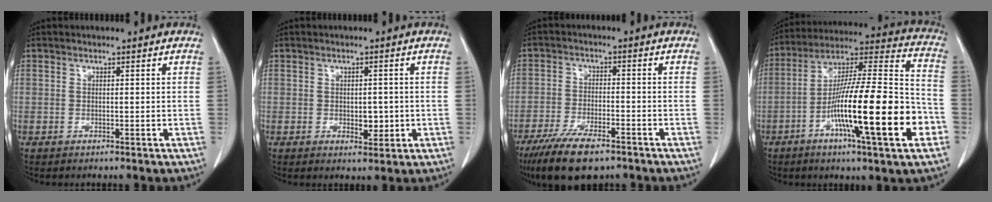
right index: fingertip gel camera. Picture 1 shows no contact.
{"total": 3.0, "force": [-0.5, 1.7, 2.5], "torque": [-0.032, 0.000, 0.000]}
{"total": 10.2, "force": [-7.3, 3.1, 6.5], "torque": [-0.114, -0.016, -0.123]}
{"total": 23.1, "force": [-7.7, 1.7, 21.7], "torque": [-0.340, -0.012, -0.131]}